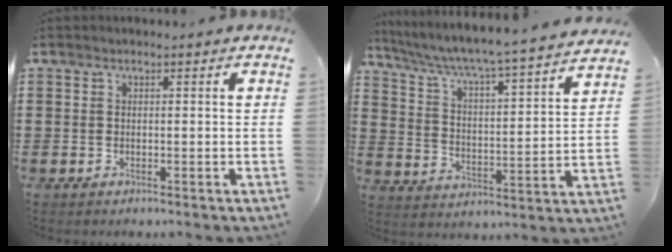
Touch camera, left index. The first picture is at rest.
{"total": 4.7, "force": [4.2, -0.5, 2.1], "torque": [-0.062, -0.045, 0.059]}